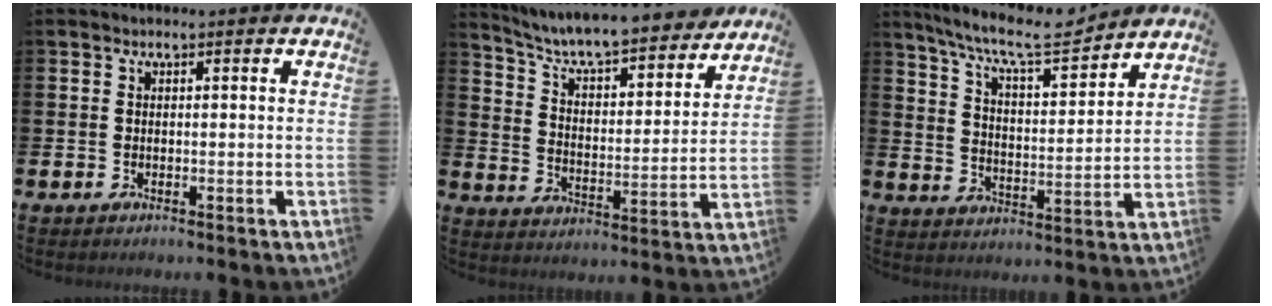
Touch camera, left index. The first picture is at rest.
{"total": 8.2, "force": [7.6, 0.9, 2.7], "torque": [-0.085, -0.063, 0.129]}
{"total": 9.7, "force": [8.7, 1.5, 4.0], "torque": [-0.098, -0.052, 0.152]}